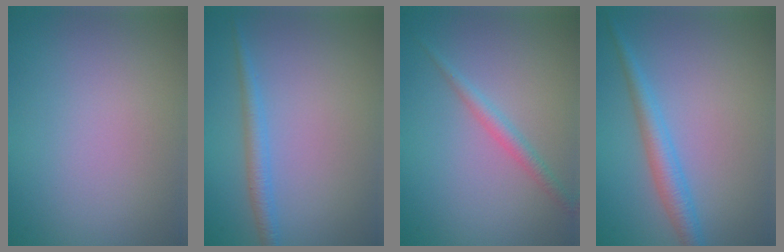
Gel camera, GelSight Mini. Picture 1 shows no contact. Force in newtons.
{"total": 1.9, "press": 1.9, "slide": 0.0}
{"total": 1.8, "press": 1.8, "slide": 0.0}
{"total": 2.7, "press": 2.7, "slide": 0.2}